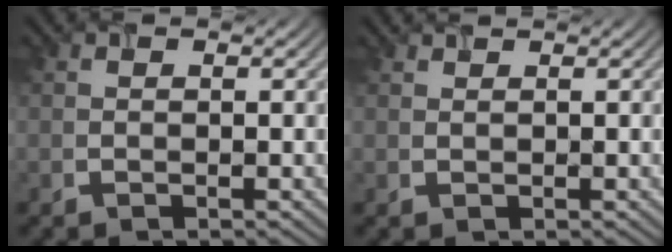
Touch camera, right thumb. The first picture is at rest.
{"total": 1.0, "force": [1.0, 0.1, 0.3], "torque": [-0.008, 0.006, 0.022]}